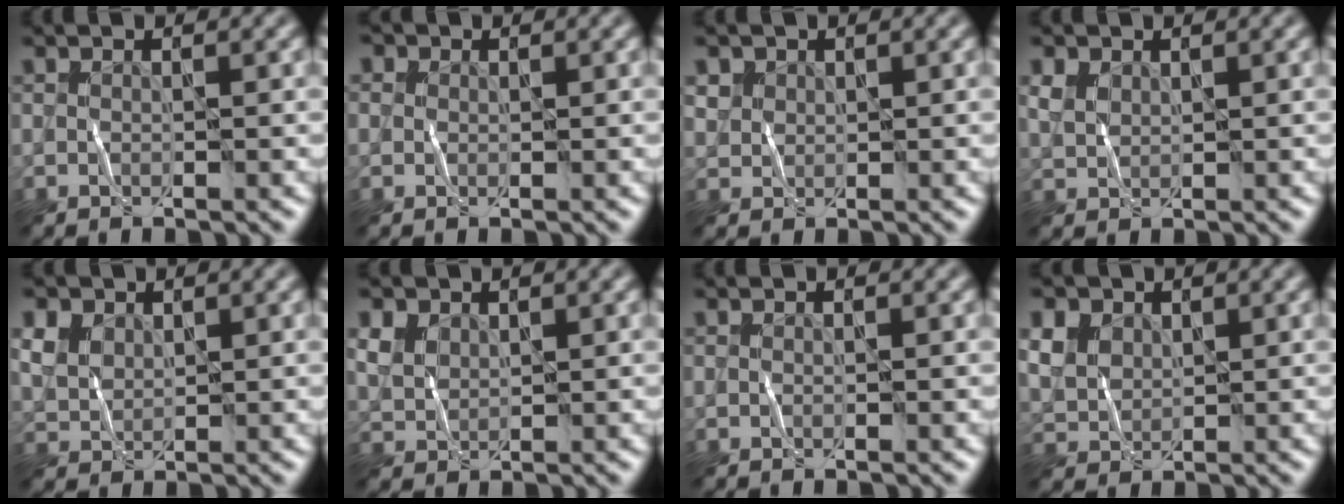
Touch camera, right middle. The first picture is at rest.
{"total": 2.6, "force": [1.3, 1.9, 1.2], "torque": [-0.002, 0.027, -0.018]}
{"total": 1.4, "force": [1.0, 0.9, -0.3], "torque": [-0.002, 0.003, 0.018]}
{"total": 1.5, "force": [1.0, 1.0, 0.3], "torque": [-0.019, 0.001, 0.025]}
{"total": 2.5, "force": [1.5, 1.8, 0.7], "torque": [-0.031, 0.006, 0.029]}
{"total": 2.0, "force": [1.3, 1.4, 0.5], "torque": [-0.026, 0.002, 0.030]}
{"total": 0.0}
{"total": 3.2, "force": [1.8, 2.4, 1.1], "torque": [-0.043, 0.011, 0.031]}